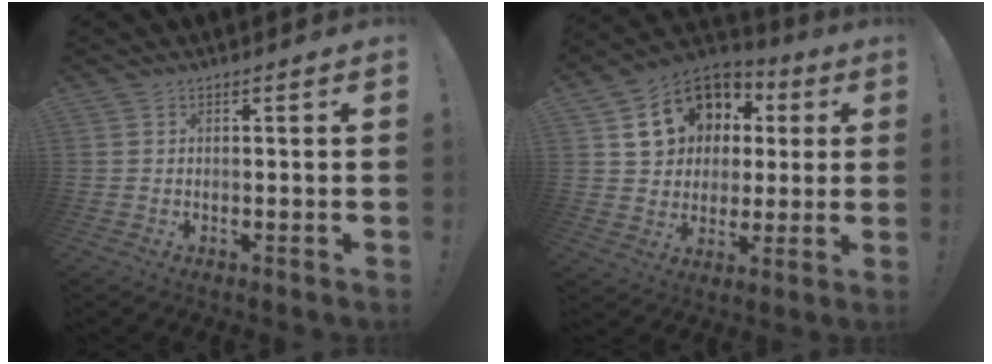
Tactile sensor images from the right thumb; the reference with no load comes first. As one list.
[{"total": 16.6, "force": [5.9, 13.6, 7.4], "torque": [-0.112, -0.019, 0.133]}]